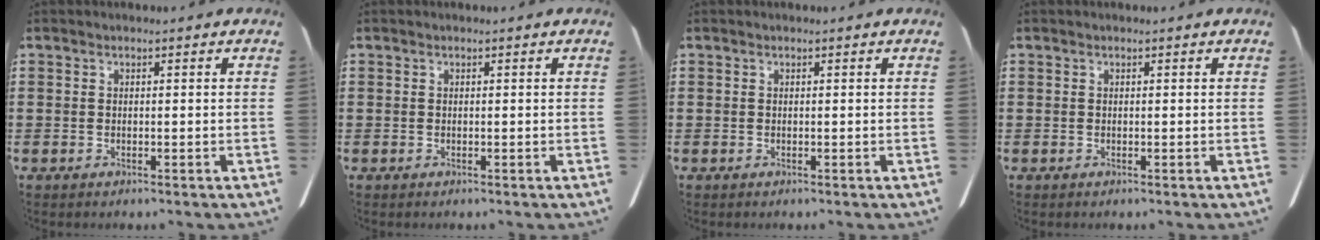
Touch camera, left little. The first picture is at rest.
{"total": 0.0}
{"total": 0.0}
{"total": 0.0}